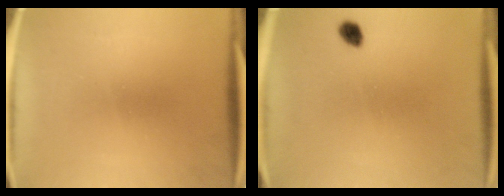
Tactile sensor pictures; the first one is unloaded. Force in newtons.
{"total": 2.2}